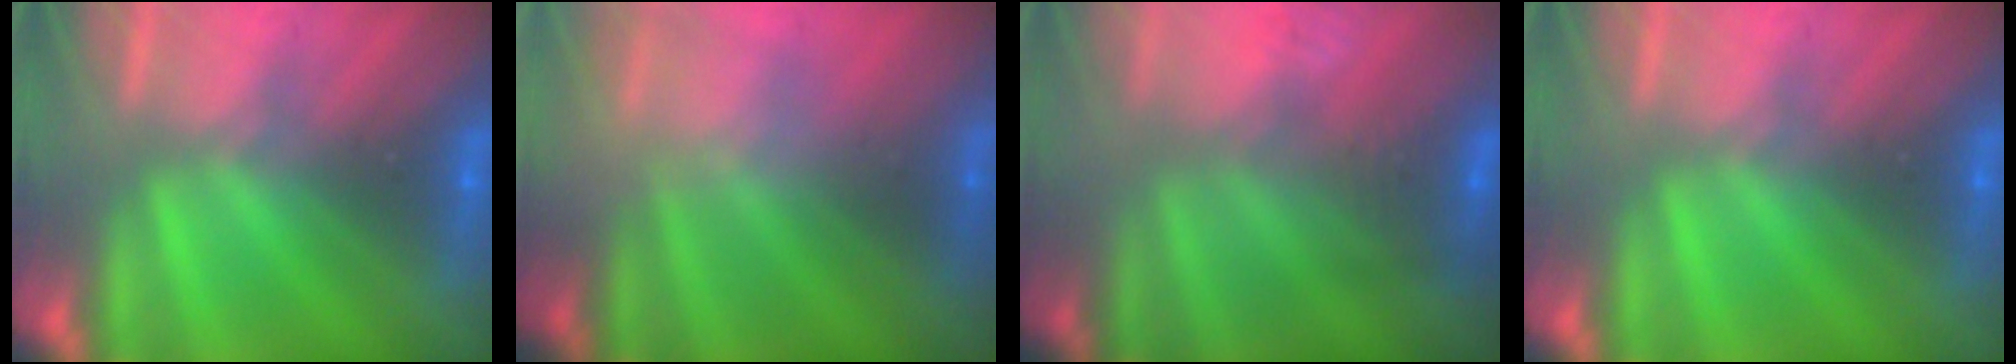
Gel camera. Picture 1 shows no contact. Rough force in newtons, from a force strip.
{"total": 2.3}
{"total": 2.8}
{"total": 0.0}